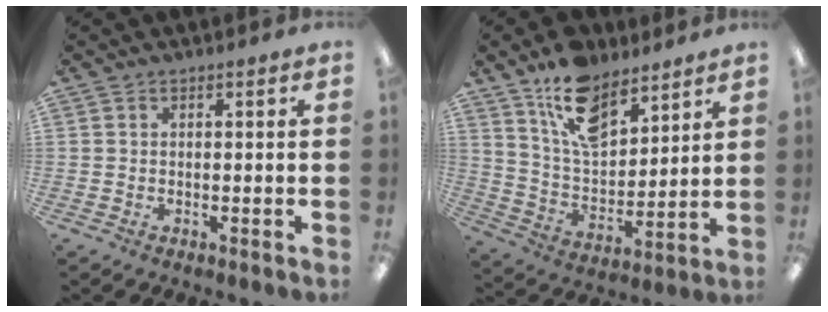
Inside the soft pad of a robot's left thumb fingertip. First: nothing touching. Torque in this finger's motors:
{"motor_torque": [2.16, 1.06, 1.61, -1.16, 0.44]}